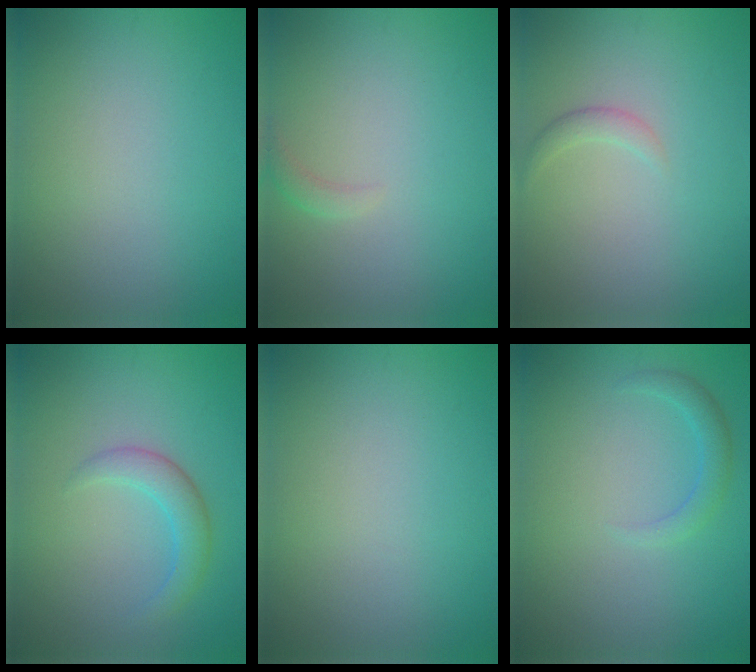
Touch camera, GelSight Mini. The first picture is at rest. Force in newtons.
{"total": 1.0, "press": 0.9, "slide": 0.2}
{"total": 1.1, "press": 1.1, "slide": 0.1}
{"total": 2.5, "press": 2.5, "slide": 0.0}
{"total": 0.0}
{"total": 1.6, "press": 1.6, "slide": 0.1}